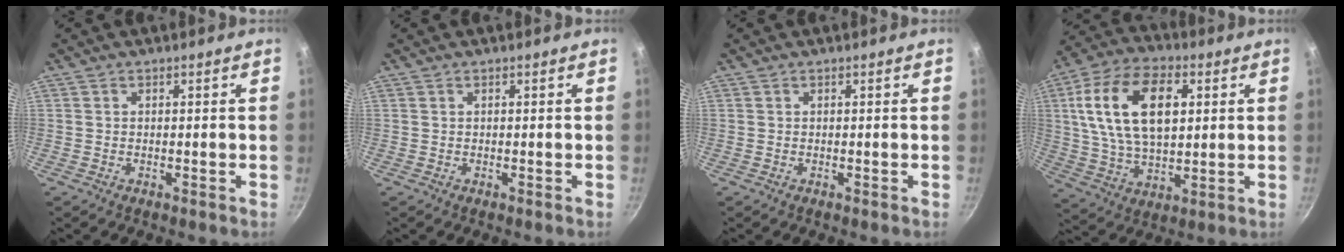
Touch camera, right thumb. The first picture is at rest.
{"total": 0.0}
{"total": 0.0}
{"total": 19.4, "force": [4.5, 11.3, 15.0], "torque": [-0.264, 0.001, 0.079]}